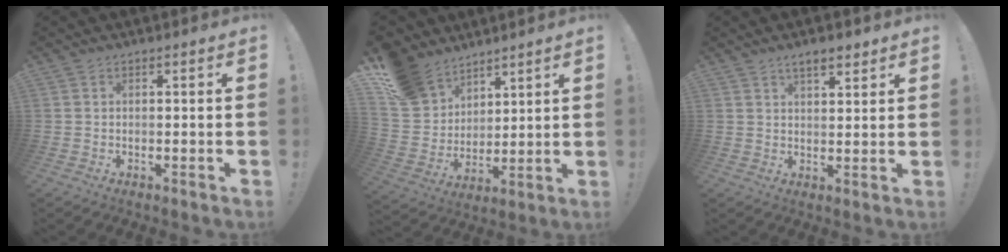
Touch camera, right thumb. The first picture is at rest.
{"total": 13.7, "force": [9.8, 9.0, 3.2], "torque": [-0.071, -0.064, 0.195]}
{"total": 5.3, "force": [3.8, 1.9, 3.1], "torque": [-0.038, -0.019, 0.065]}